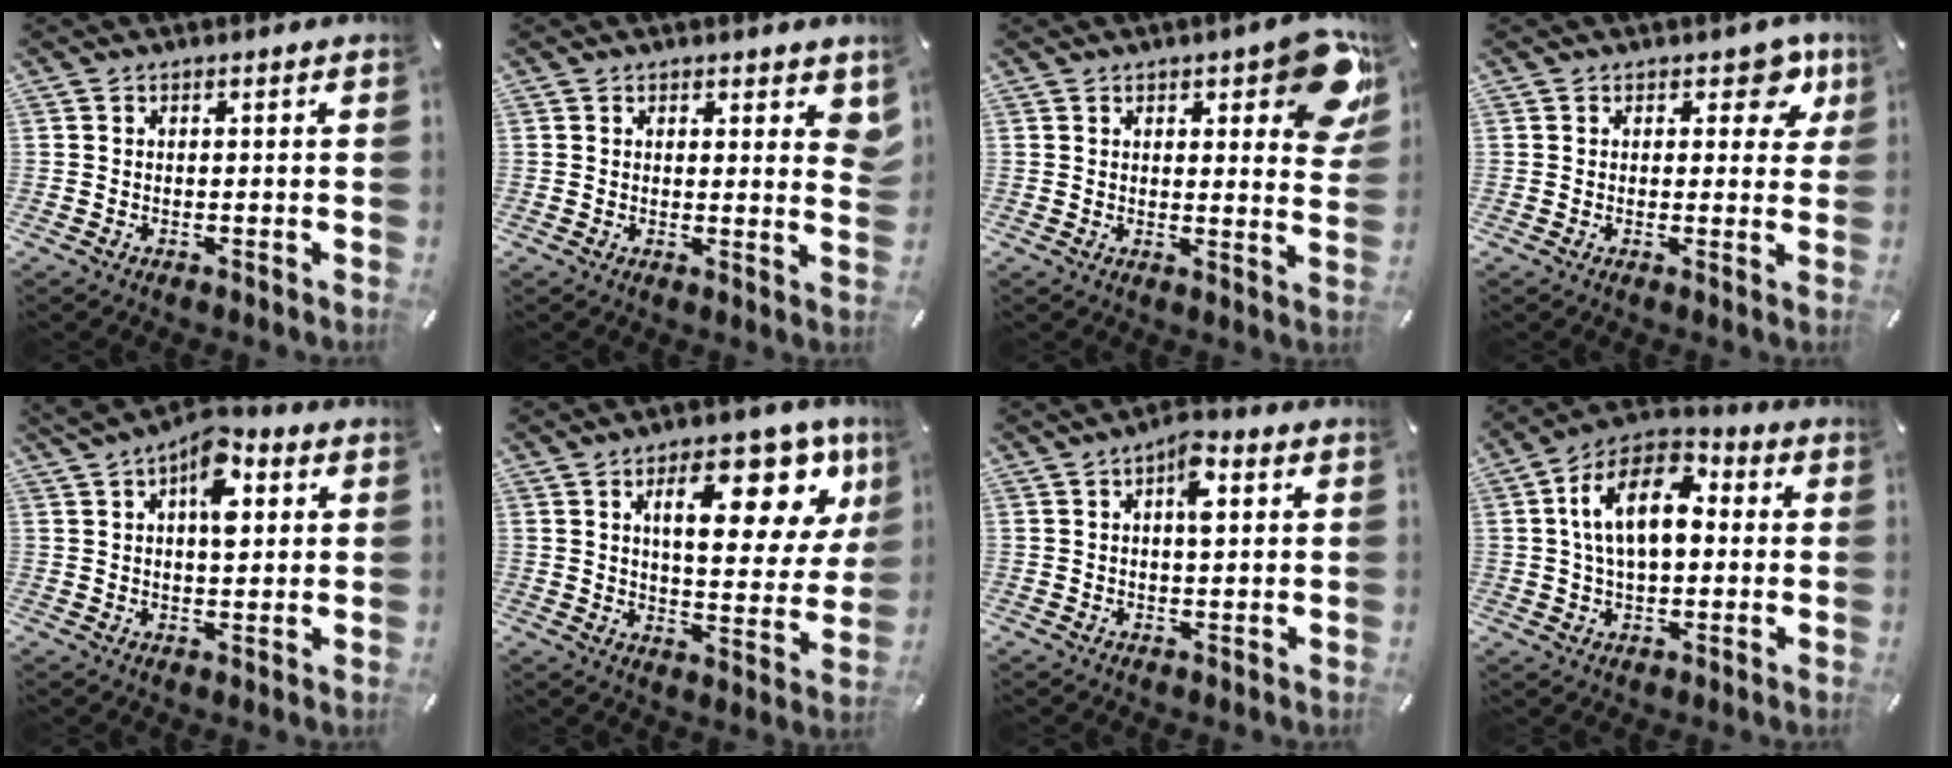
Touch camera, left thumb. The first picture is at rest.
{"total": 3.6, "force": [2.2, 1.7, 2.4], "torque": [-0.020, -0.014, 0.034]}
{"total": 12.7, "force": [6.6, 4.6, 9.9], "torque": [-0.114, -0.043, 0.109]}
{"total": 7.5, "force": [3.9, 4.3, 4.7], "torque": [-0.030, -0.019, 0.059]}
{"total": 9.9, "force": [3.6, 5.5, 7.4], "torque": [-0.100, -0.009, 0.058]}
{"total": 20.1, "force": [9.4, 9.0, 15.3], "torque": [-0.209, -0.041, 0.145]}
{"total": 6.3, "force": [1.8, 2.8, 5.3], "torque": [-0.077, -0.002, 0.024]}
{"total": 14.8, "force": [3.3, 9.0, 11.3], "torque": [-0.217, 0.001, 0.055]}